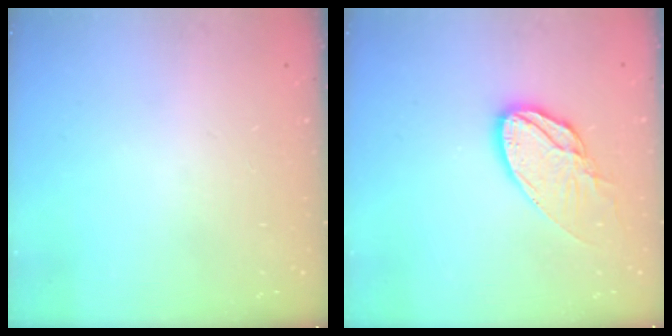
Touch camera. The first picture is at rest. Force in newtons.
{"total": 12.9, "press": 12.9, "slide": 1.0}